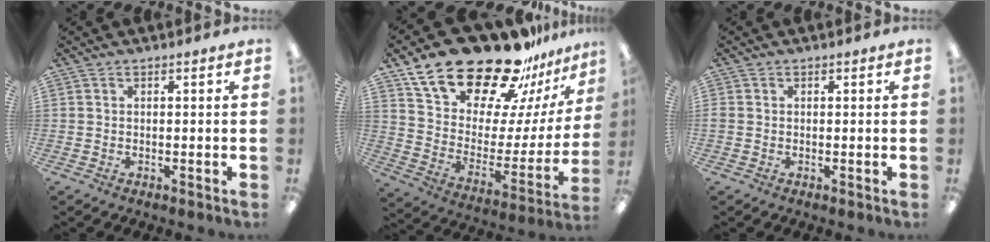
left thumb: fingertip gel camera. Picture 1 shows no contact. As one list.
[{"total": 26.8, "force": [21.2, 11.2, 12.1], "torque": [-0.196, -0.152, 0.382]}, {"total": 0.6, "force": [-0.1, 0.6, 0.2], "torque": [-0.002, 0.004, -0.004]}]